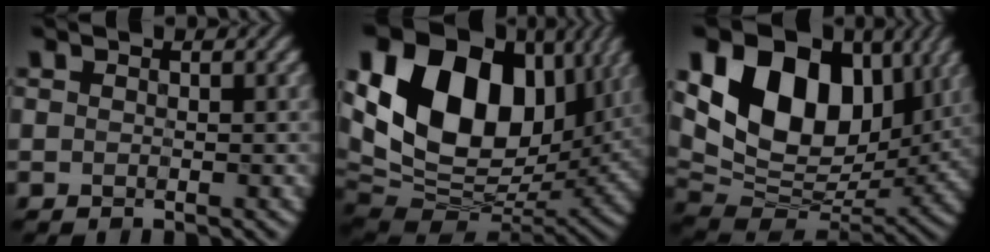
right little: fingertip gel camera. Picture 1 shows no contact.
{"total": 17.7, "force": [5.6, 11.6, 12.1], "torque": [-0.226, 0.035, 0.090]}
{"total": 14.8, "force": [5.3, 9.7, 9.9], "torque": [-0.178, 0.023, 0.088]}